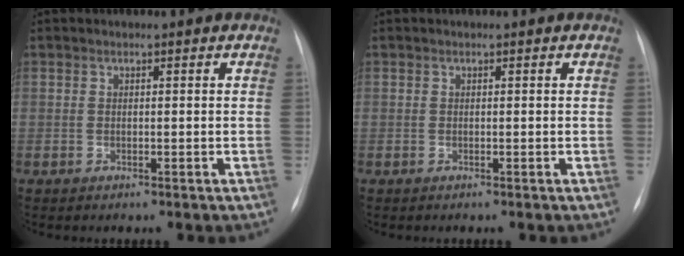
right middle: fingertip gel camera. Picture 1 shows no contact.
{"total": 0.0}